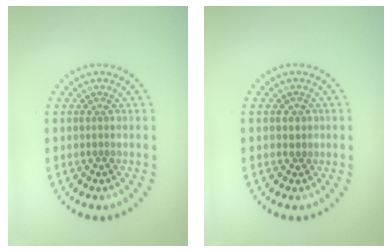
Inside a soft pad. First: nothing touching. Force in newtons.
{"total": 0.6, "press": 0.4, "slide": 0.4}